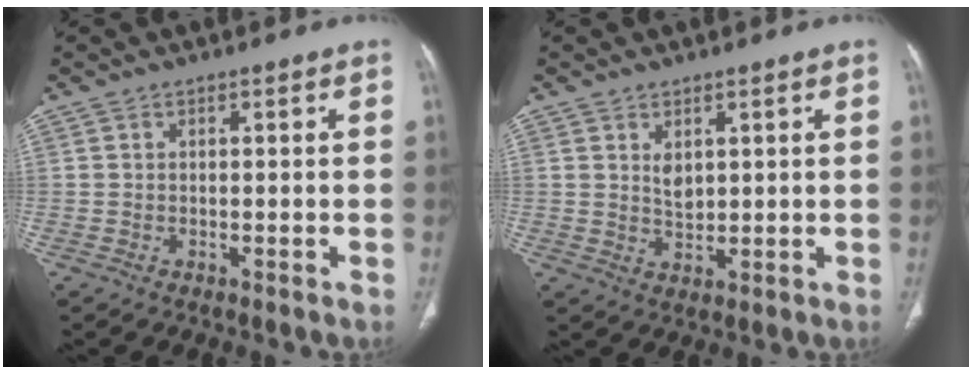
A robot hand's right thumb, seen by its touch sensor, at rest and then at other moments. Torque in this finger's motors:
{"motor_torque": [1.26, 1.01, 0.31, -0.45, 0.02]}